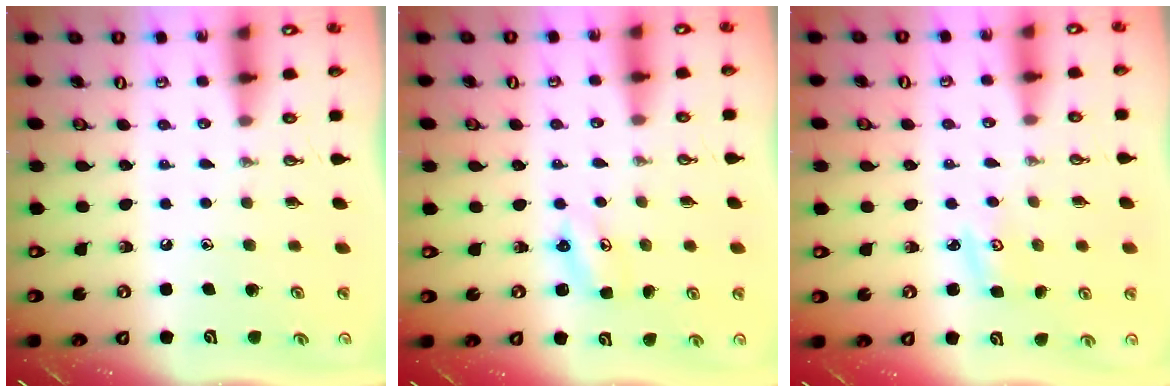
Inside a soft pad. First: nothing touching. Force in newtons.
{"total": 3.1, "press": 3.1, "slide": 0.3}
{"total": 2.7, "press": 2.7, "slide": 0.4}